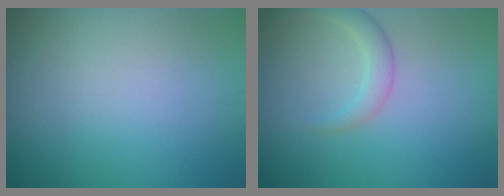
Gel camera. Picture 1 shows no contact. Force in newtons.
{"total": 2.0, "press": 2.0, "slide": 0.0}